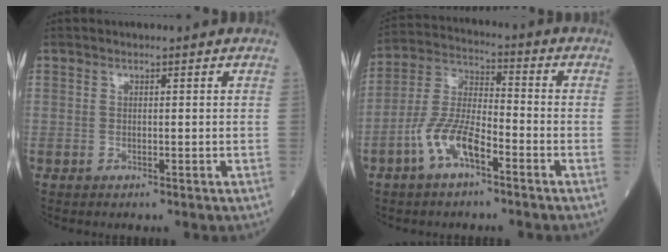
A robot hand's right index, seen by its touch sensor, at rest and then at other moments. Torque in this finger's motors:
{"motor_torque": [0.43, -0.23, 0.53, 0.06]}